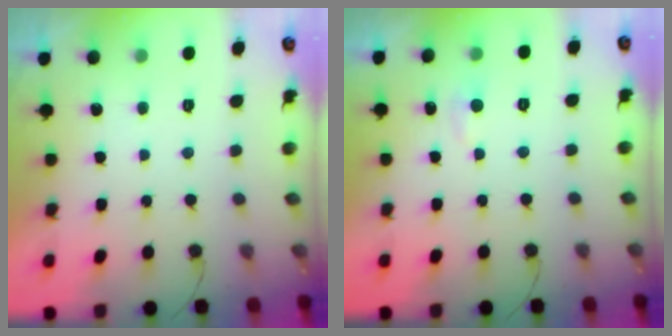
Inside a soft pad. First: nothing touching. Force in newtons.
{"total": 4.1, "press": 4.1, "slide": 0.5}